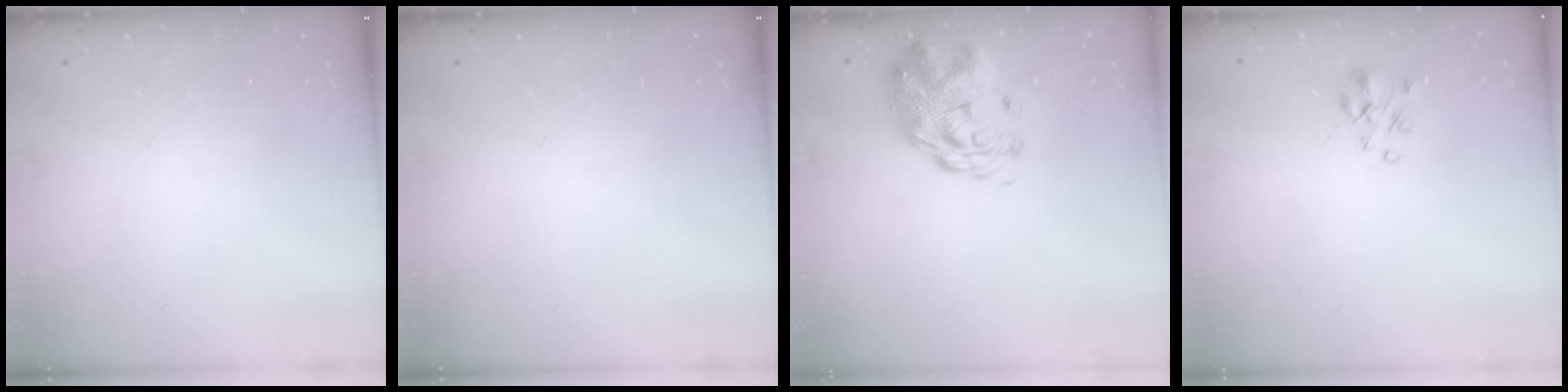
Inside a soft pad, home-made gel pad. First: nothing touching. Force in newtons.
{"total": 0.0}
{"total": 2.8, "press": 2.6, "slide": 1.1}
{"total": 2.5, "press": 2.4, "slide": 0.5}